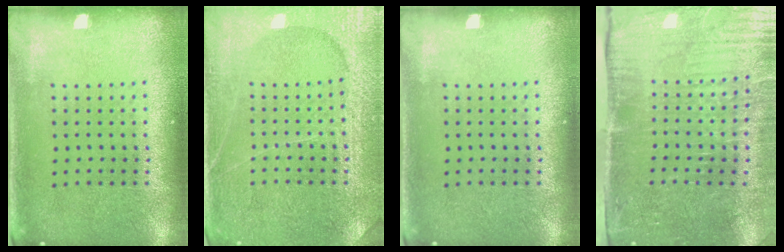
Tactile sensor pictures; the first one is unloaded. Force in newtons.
{"total": 3.8, "press": 3.7, "slide": 1.1}
{"total": 0.0}
{"total": 5.3, "press": 4.5, "slide": 2.7}